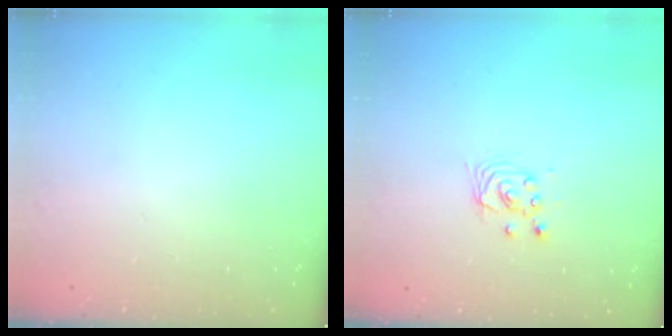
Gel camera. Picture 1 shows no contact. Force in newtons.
{"total": 2.9, "press": 2.9, "slide": 0.2}